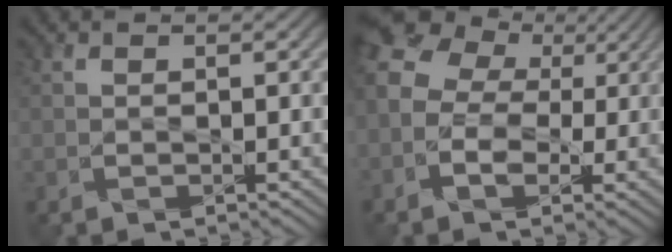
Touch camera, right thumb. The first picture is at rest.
{"total": 10.0, "force": [0.5, 7.9, 6.2], "torque": [-0.146, 0.008, -0.002]}